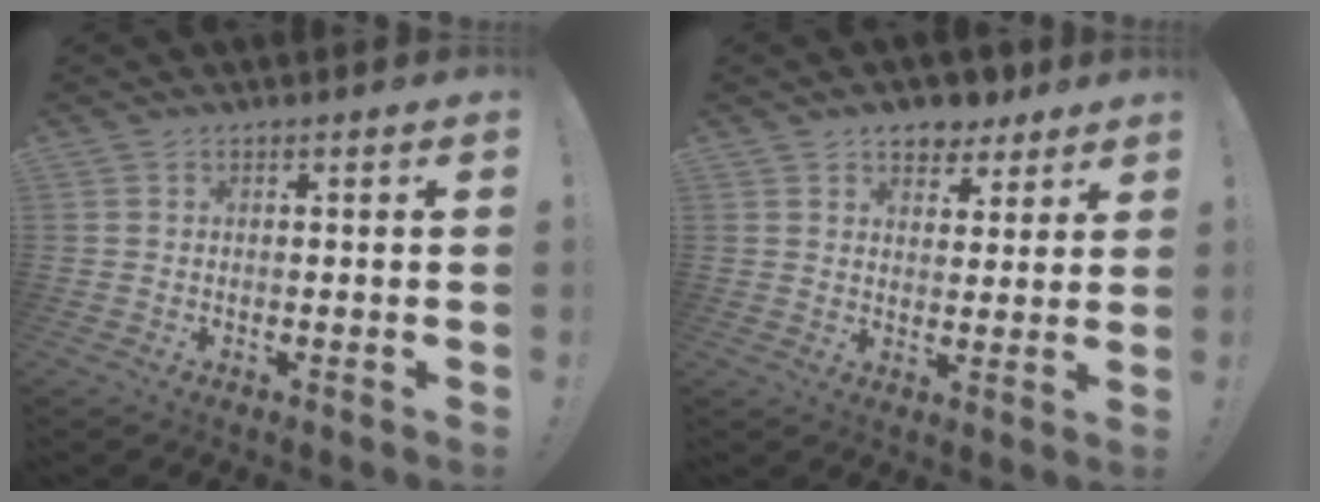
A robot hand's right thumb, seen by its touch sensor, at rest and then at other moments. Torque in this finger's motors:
{"motor_torque": [-0.52, 0.76, -0.08, 0.15, 0.01]}